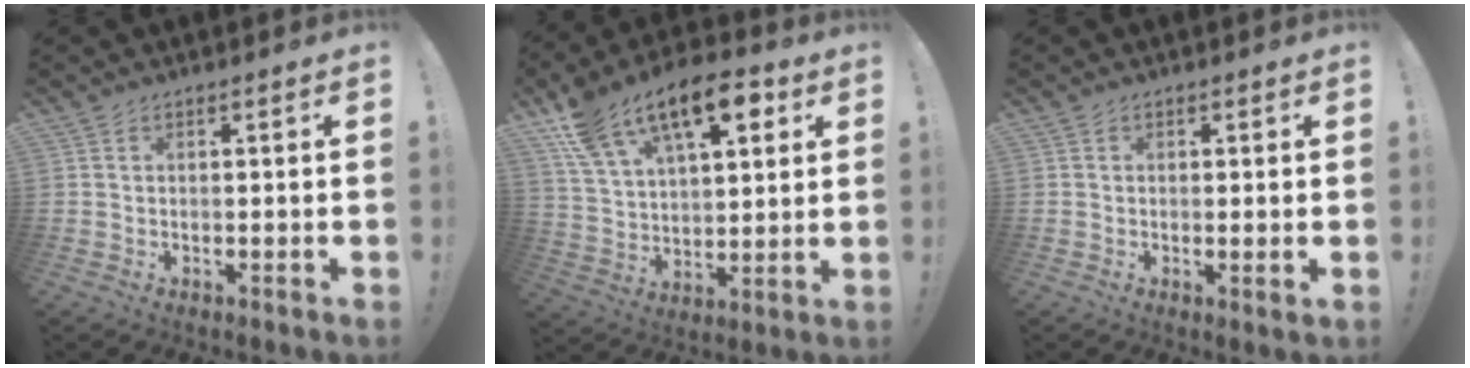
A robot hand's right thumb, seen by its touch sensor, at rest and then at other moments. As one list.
[{"total": 19.0, "force": [10.5, 10.4, 11.9], "torque": [-0.204, -0.039, 0.189]}, {"total": 1.8, "force": [0.6, 0.2, 1.7], "torque": [-0.019, -0.005, 0.009]}]